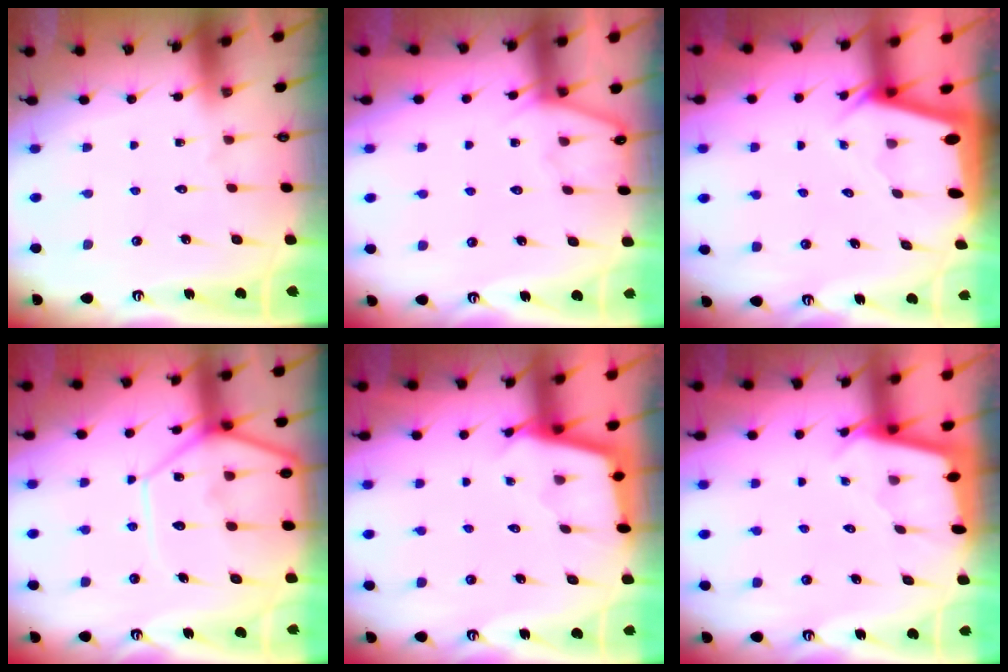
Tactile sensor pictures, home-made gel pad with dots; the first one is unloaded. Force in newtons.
{"total": 6.0, "press": 6.0, "slide": 0.6}
{"total": 2.2, "press": 2.2, "slide": 0.0}
{"total": 14.1, "press": 14.0, "slide": 1.2}
{"total": 2.3, "press": 2.3, "slide": 0.2}
{"total": 1.9, "press": 1.9, "slide": 0.1}